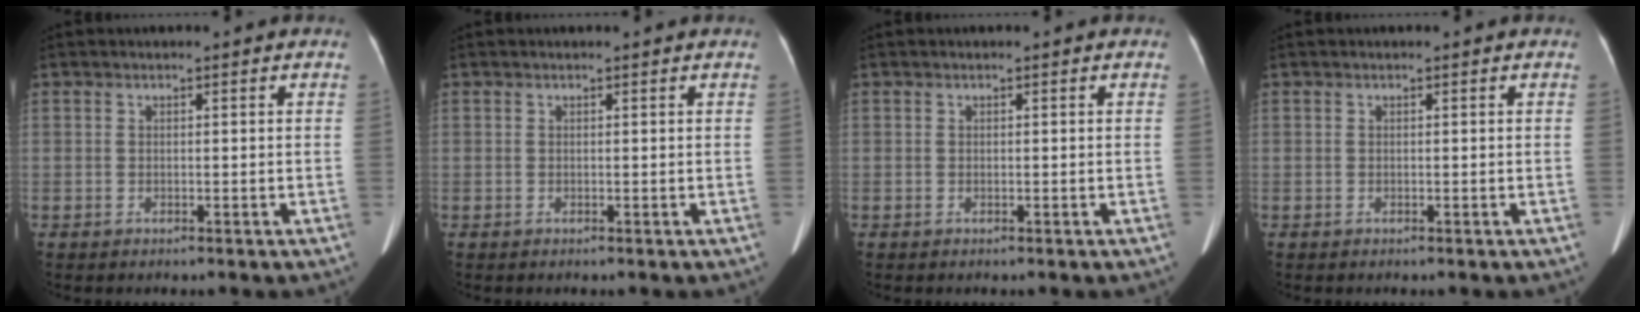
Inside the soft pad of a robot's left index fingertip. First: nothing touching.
{"total": 0.7, "force": [0.6, 0.0, 0.2], "torque": [-0.004, 0.002, 0.007]}
{"total": 0.0}
{"total": 0.0}